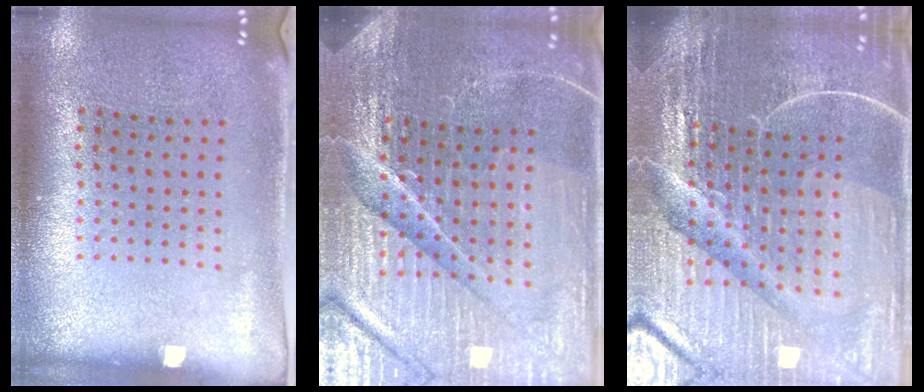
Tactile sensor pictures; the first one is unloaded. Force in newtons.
{"total": 6.1, "press": 5.5, "slide": 2.6}
{"total": 6.9, "press": 6.1, "slide": 3.3}